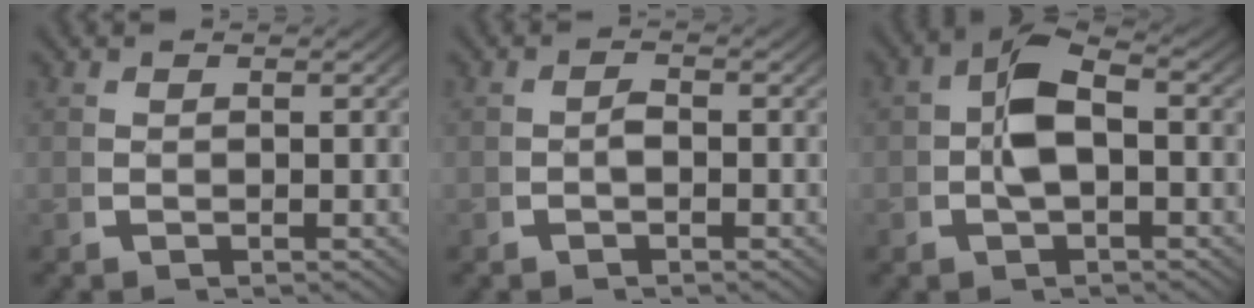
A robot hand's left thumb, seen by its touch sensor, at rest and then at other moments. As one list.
[{"total": 1.0, "force": [-0.6, 0.5, 0.7], "torque": [-0.010, -0.002, -0.012]}, {"total": 5.5, "force": [-0.4, 3.4, 4.4], "torque": [-0.090, -0.009, -0.007]}]